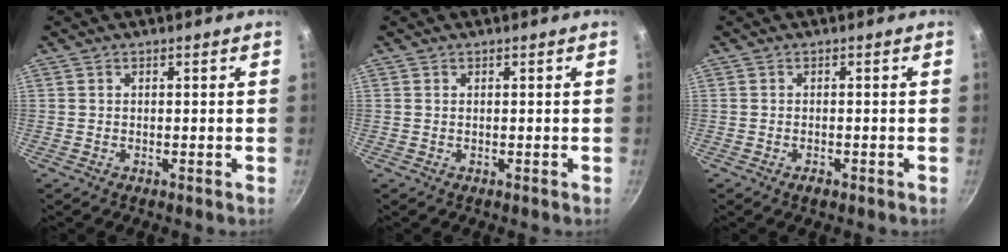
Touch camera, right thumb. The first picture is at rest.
{"total": 0.0}
{"total": 1.5, "force": [-1.0, 0.7, 0.9], "torque": [-0.019, 0.005, -0.016]}